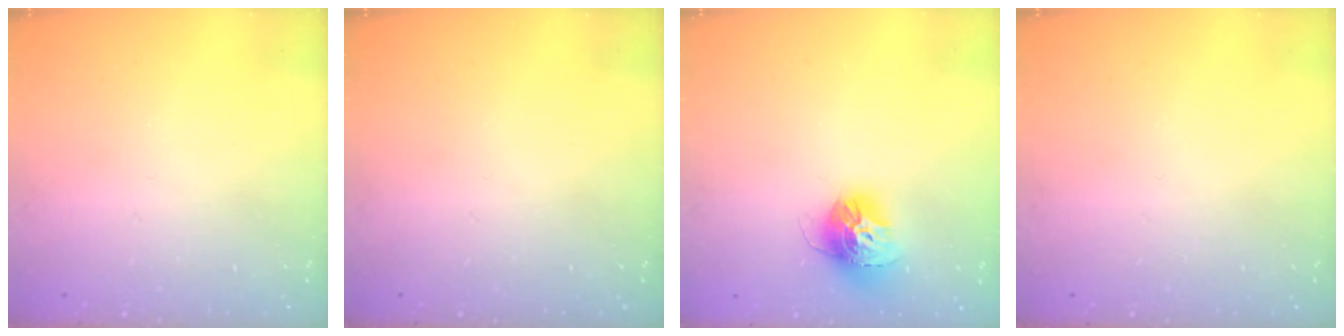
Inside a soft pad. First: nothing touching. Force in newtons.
{"total": 0.0}
{"total": 13.8, "press": 13.8, "slide": 1.0}
{"total": 0.0}